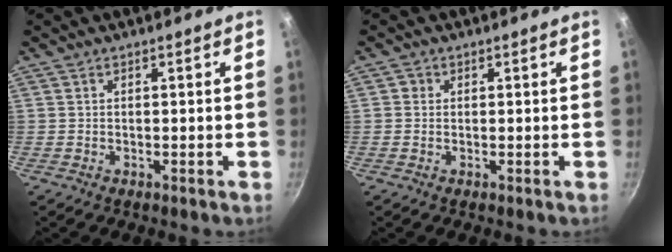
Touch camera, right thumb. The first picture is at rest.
{"total": 1.3, "force": [-0.1, 1.2, 0.4], "torque": [-0.001, 0.003, -0.005]}